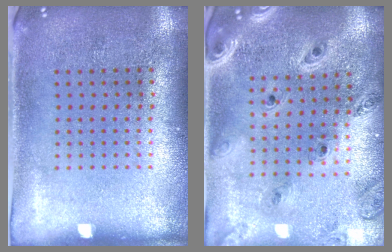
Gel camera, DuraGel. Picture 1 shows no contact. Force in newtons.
{"total": 1.5, "press": 1.5, "slide": 0.3}